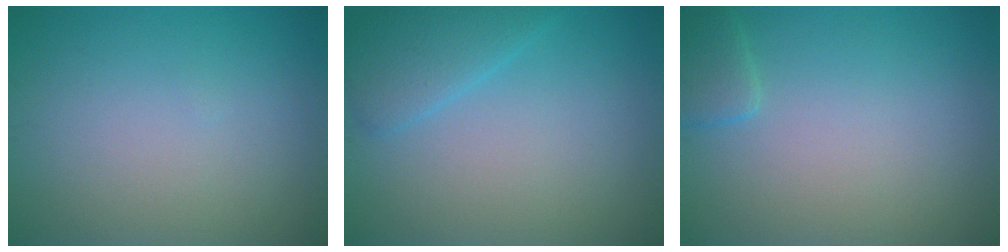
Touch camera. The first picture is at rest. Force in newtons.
{"total": 2.8, "press": 2.8, "slide": 0.2}
{"total": 1.7, "press": 1.7, "slide": 0.2}